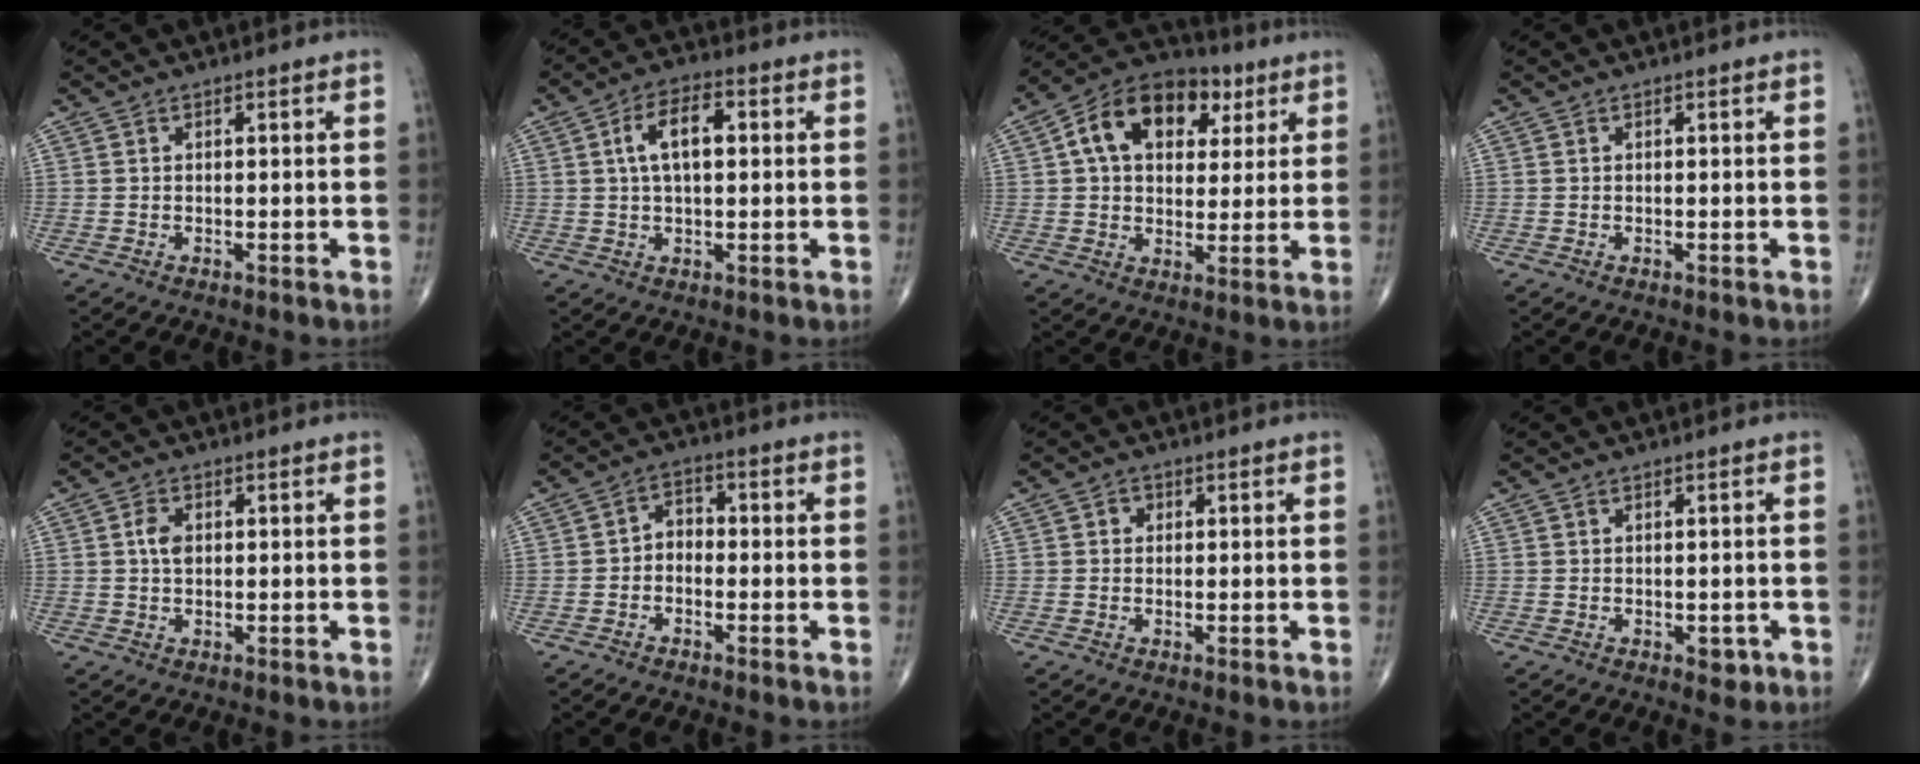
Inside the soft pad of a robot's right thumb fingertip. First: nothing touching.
{"total": 8.3, "force": [1.6, 4.1, 7.1], "torque": [-0.122, 0.015, 0.023]}
{"total": 16.9, "force": [5.6, 11.1, 11.4], "torque": [-0.156, 0.011, 0.084]}
{"total": 0.0}
{"total": 3.0, "force": [0.5, 2.0, 2.2], "torque": [-0.039, 0.002, 0.005]}
{"total": 3.6, "force": [-1.0, 2.6, 2.2], "torque": [-0.018, 0.023, -0.031]}
{"total": 1.5, "force": [0.3, 1.3, 0.5], "torque": [0.003, 0.003, 0.000]}
{"total": 2.1, "force": [-0.7, 1.4, 1.5], "torque": [-0.005, 0.000, -0.005]}